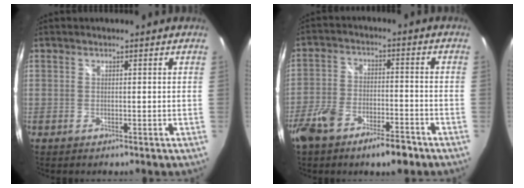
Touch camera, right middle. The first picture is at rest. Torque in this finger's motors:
{"motor_torque": [1.17, -0.97, 0.56, 0.14]}